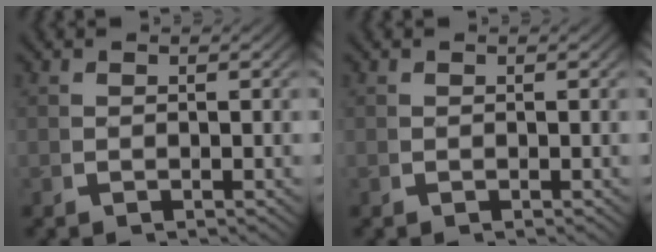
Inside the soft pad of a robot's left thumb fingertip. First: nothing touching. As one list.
[{"total": 0.0}]